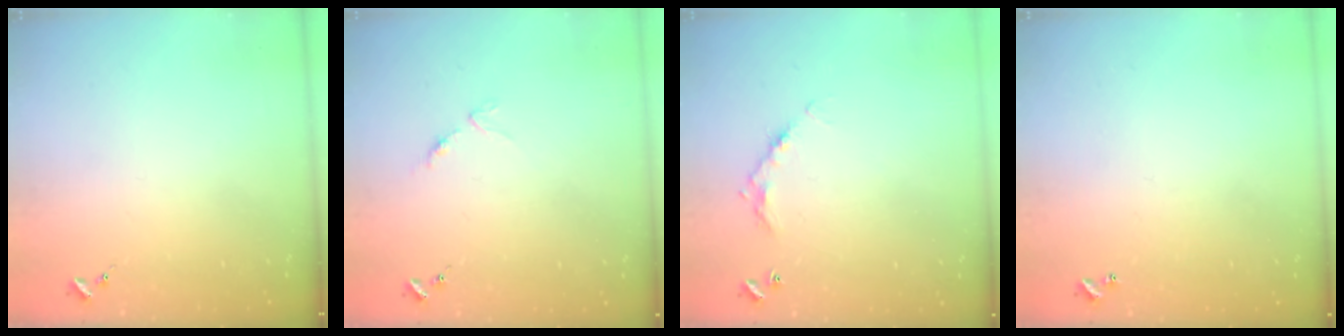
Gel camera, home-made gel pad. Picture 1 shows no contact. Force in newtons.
{"total": 3.0, "press": 2.9, "slide": 0.4}
{"total": 5.8, "press": 5.8, "slide": 0.3}
{"total": 0.9, "press": 0.9, "slide": 0.2}